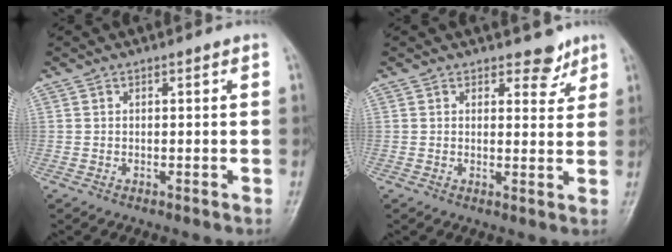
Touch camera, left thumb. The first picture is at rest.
{"total": 3.8, "force": [3.0, 2.0, 1.1], "torque": [0.011, -0.020, 0.040]}